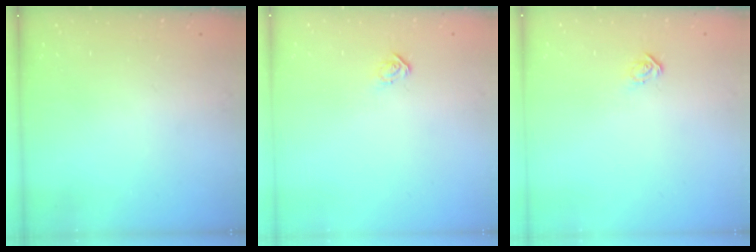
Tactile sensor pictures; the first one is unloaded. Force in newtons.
{"total": 3.9, "press": 3.9, "slide": 0.2}
{"total": 3.9, "press": 3.9, "slide": 0.2}